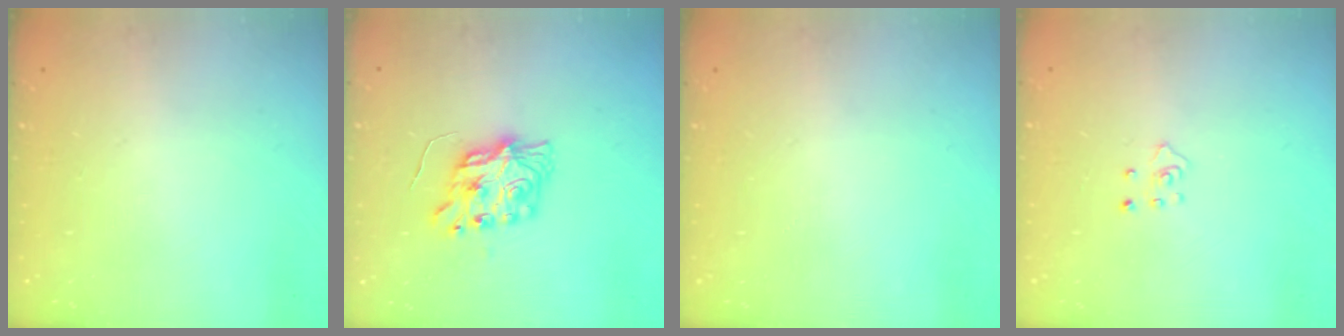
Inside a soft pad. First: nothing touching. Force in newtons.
{"total": 8.6, "press": 8.6, "slide": 1.0}
{"total": 0.0}
{"total": 3.7, "press": 3.6, "slide": 0.4}